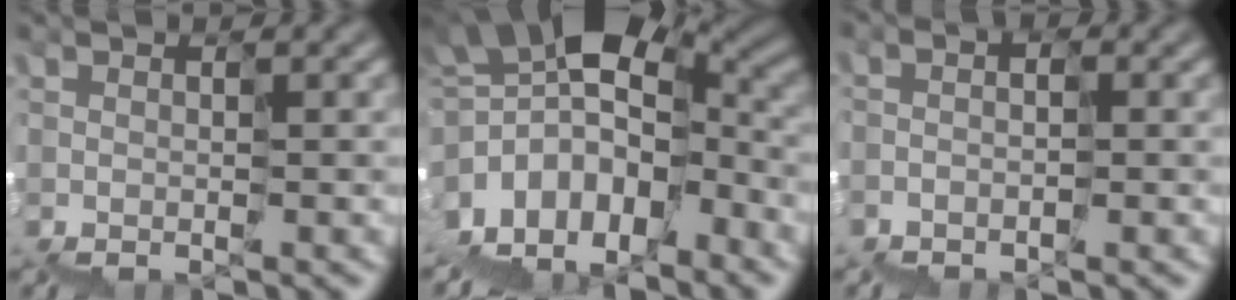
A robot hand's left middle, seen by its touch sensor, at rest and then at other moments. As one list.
[{"total": 10.8, "force": [-3.5, 7.0, 7.4], "torque": [-0.160, 0.021, -0.053]}, {"total": 1.5, "force": [-1.2, 0.0, -0.8], "torque": [-0.004, 0.003, -0.024]}]